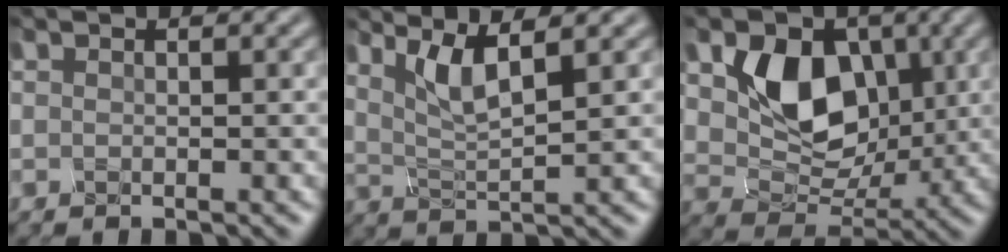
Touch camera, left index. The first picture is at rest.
{"total": 3.8, "force": [1.6, 0.8, 3.4], "torque": [-0.066, -0.001, 0.034]}
{"total": 7.2, "force": [1.1, 5.5, 4.5], "torque": [-0.074, -0.010, 0.011]}